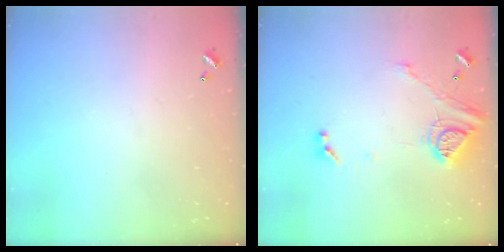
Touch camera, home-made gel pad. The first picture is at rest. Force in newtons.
{"total": 14.1, "press": 14.0, "slide": 1.6}